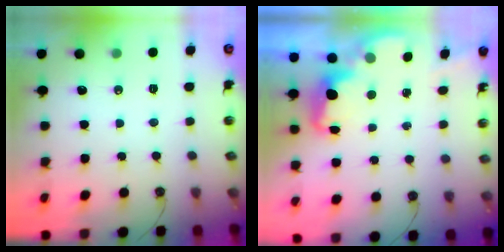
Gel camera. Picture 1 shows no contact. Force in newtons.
{"total": 2.4, "press": 2.3, "slide": 0.5}